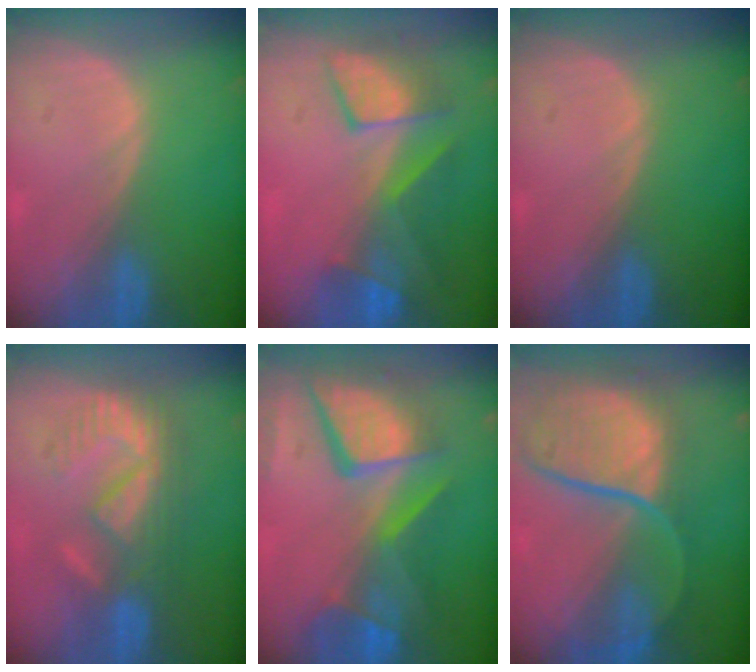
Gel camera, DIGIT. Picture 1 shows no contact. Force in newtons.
{"total": 8.0, "press": 7.9, "slide": 1.7}
{"total": 0.0}
{"total": 8.2, "press": 7.9, "slide": 2.4}
{"total": 12.8, "press": 10.4, "slide": 7.4}
{"total": 12.1, "press": 9.8, "slide": 7.0}